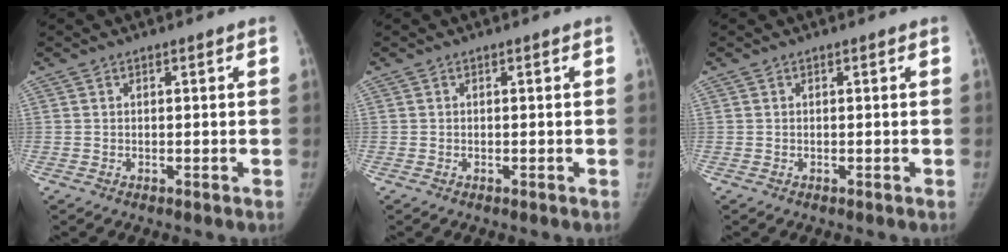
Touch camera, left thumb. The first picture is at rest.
{"total": 0.0}
{"total": 0.0}